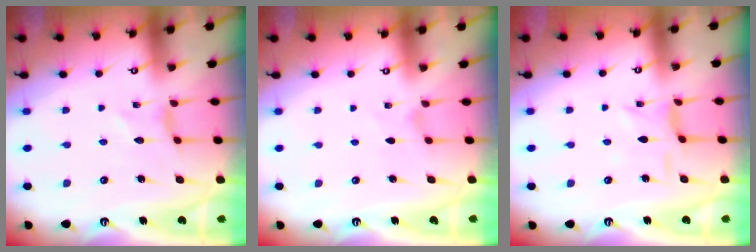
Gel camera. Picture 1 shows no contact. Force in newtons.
{"total": 0.0}
{"total": 2.9, "press": 2.9, "slide": 0.2}